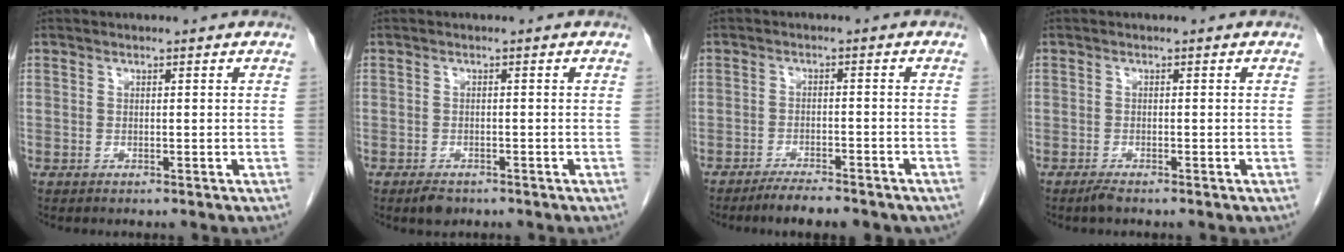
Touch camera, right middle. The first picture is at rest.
{"total": 2.2, "force": [-1.6, 1.1, 1.1], "torque": [-0.022, -0.002, -0.020]}
{"total": 6.9, "force": [-5.7, 1.5, 3.5], "torque": [-0.048, -0.007, -0.082]}
{"total": 1.2, "force": [-1.0, 0.1, 0.7], "torque": [-0.021, -0.005, -0.020]}